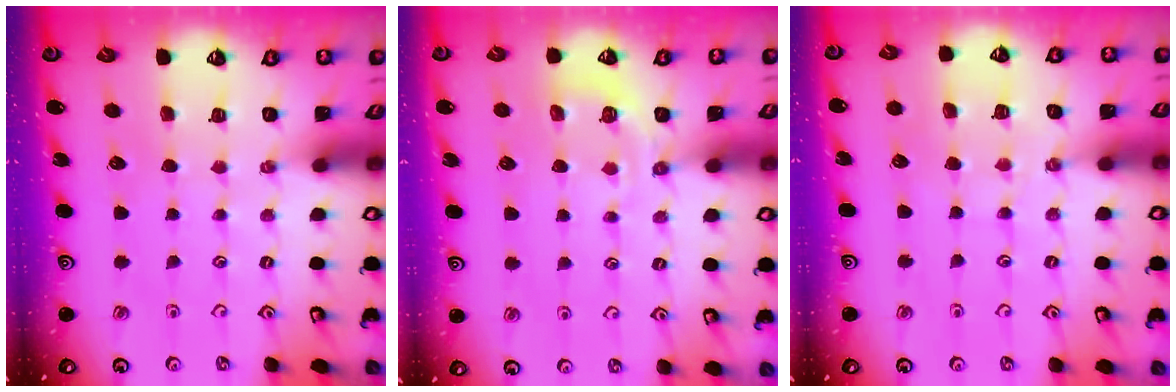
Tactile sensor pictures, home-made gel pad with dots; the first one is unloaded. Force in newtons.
{"total": 5.0, "press": 4.7, "slide": 1.8}
{"total": 5.1, "press": 5.0, "slide": 0.8}